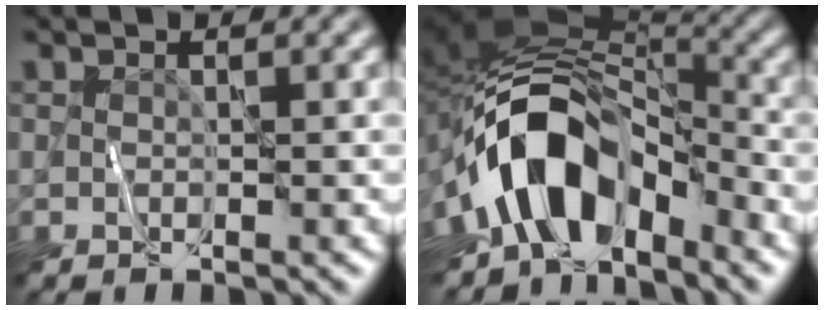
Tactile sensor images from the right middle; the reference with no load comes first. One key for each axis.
{"total": 10.8, "fx": -5.6, "fy": 6.0, "fz": 7.0, "tx": -0.113, "ty": 0.007, "tz": -0.105}